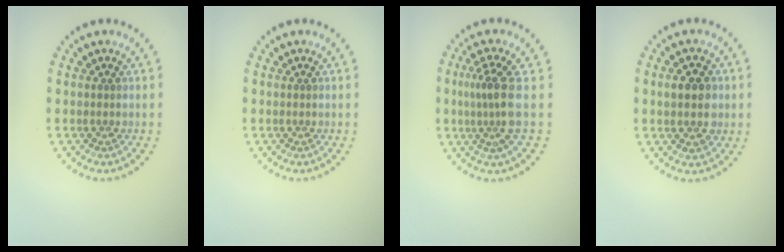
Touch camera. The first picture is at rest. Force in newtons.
{"total": 0.0}
{"total": 3.4, "press": 2.3, "slide": 2.5}
{"total": 3.0, "press": 3.0, "slide": 0.2}